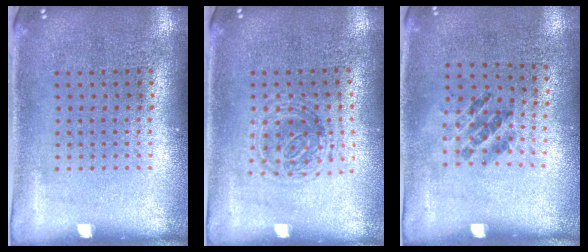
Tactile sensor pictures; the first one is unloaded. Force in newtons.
{"total": 1.2, "press": 1.1, "slide": 0.5}
{"total": 1.2, "press": 0.7, "slide": 0.9}